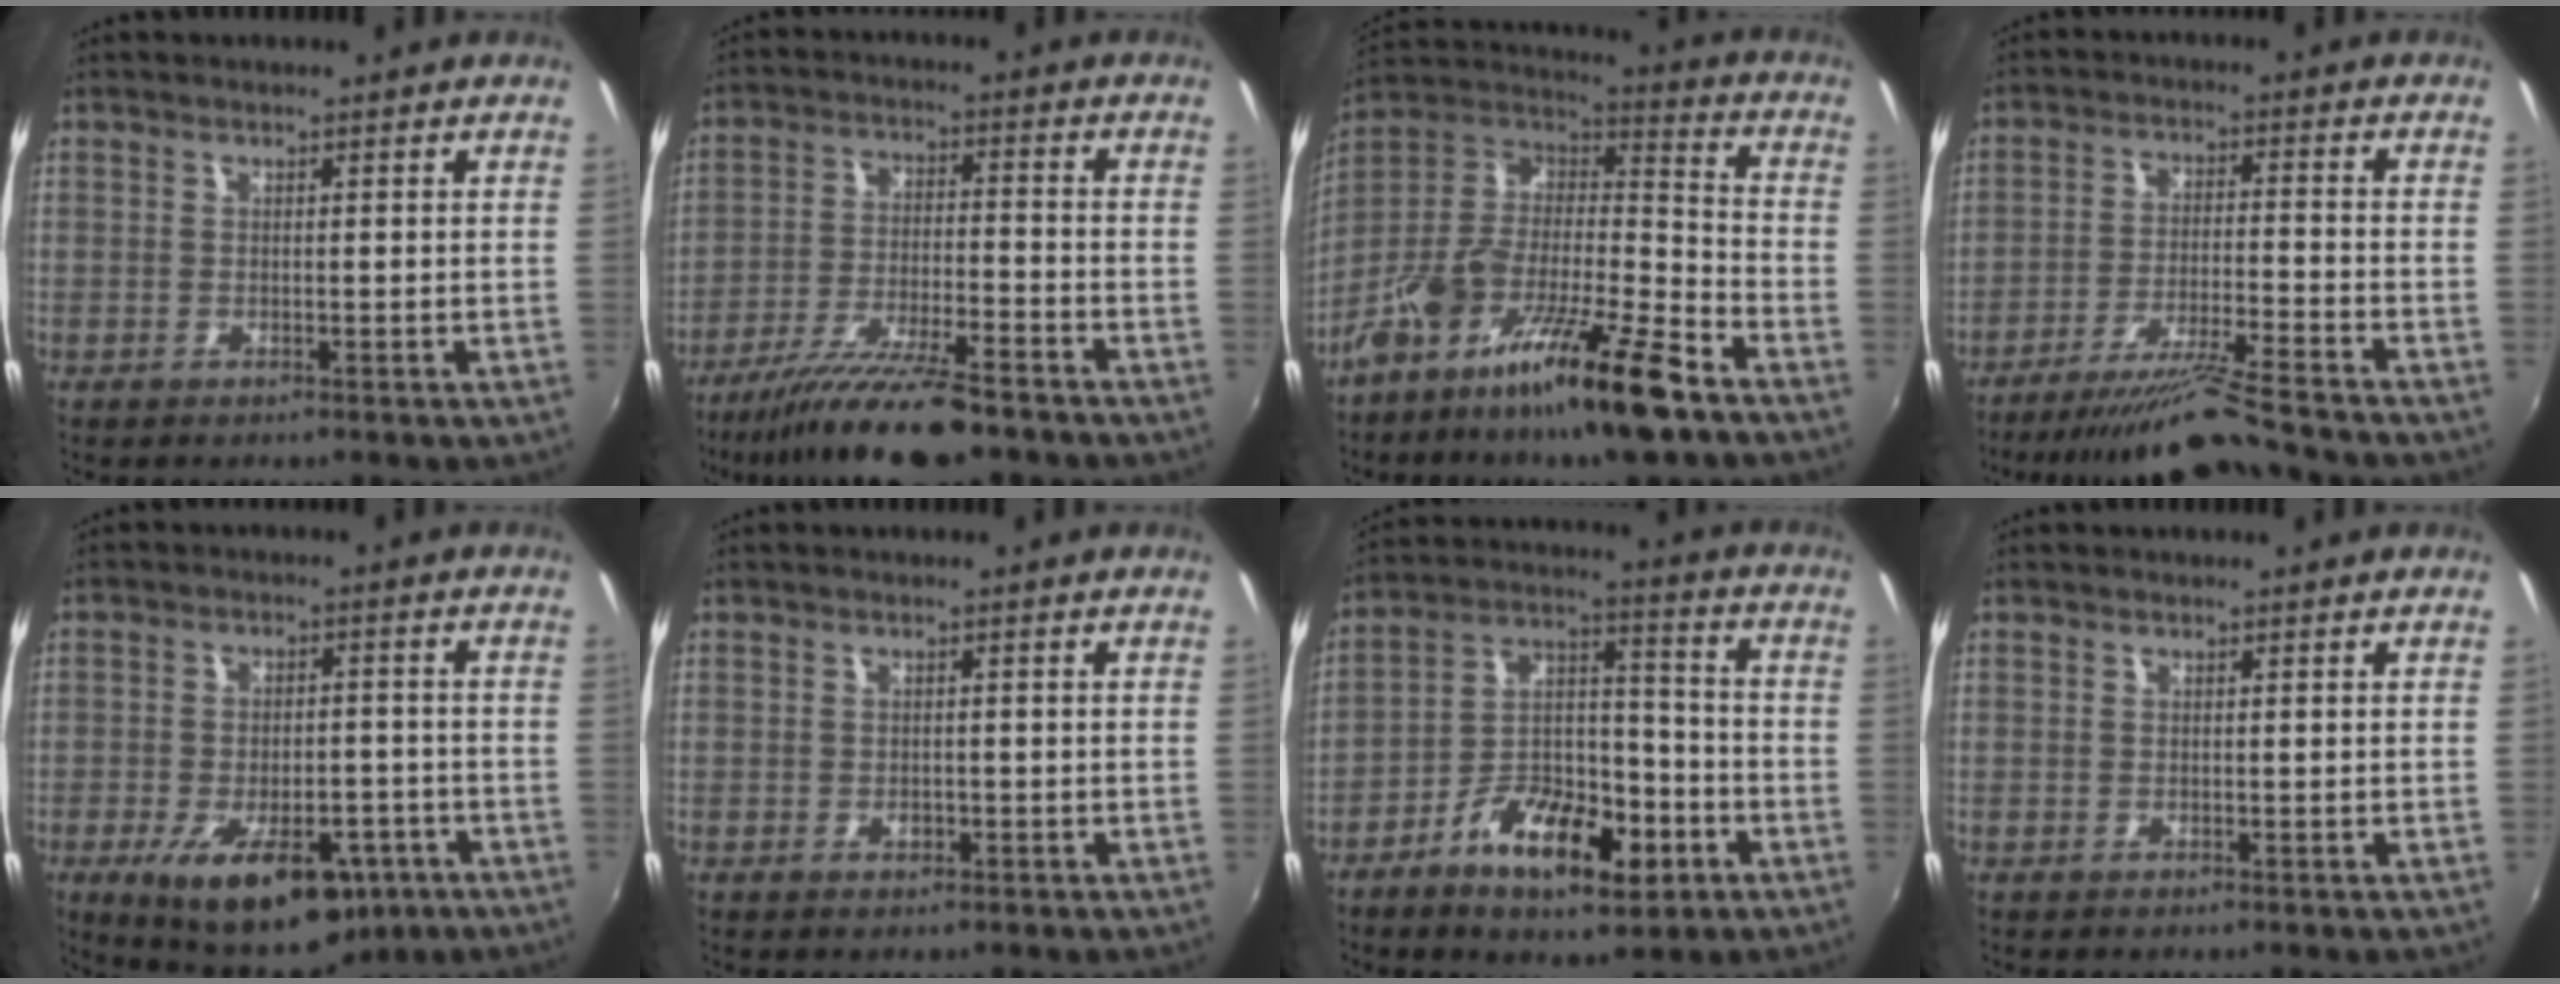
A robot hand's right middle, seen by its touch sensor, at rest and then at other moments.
{"total": 14.4, "force": [-11.6, 2.2, 8.2], "torque": [-0.167, -0.026, -0.200]}
{"total": 19.1, "force": [-12.2, 3.6, 14.2], "torque": [-0.256, -0.005, -0.224]}
{"total": 10.9, "force": [-9.9, -1.6, 4.2], "torque": [-0.094, -0.009, -0.172]}
{"total": 17.0, "force": [-8.9, 8.4, 11.8], "torque": [-0.218, -0.024, -0.117]}
{"total": 1.3, "force": [-0.6, 1.0, 0.5], "torque": [-0.008, -0.001, -0.008]}
{"total": 14.8, "force": [-7.5, 6.6, 10.9], "torque": [-0.194, 0.012, -0.122]}
{"total": 0.0}